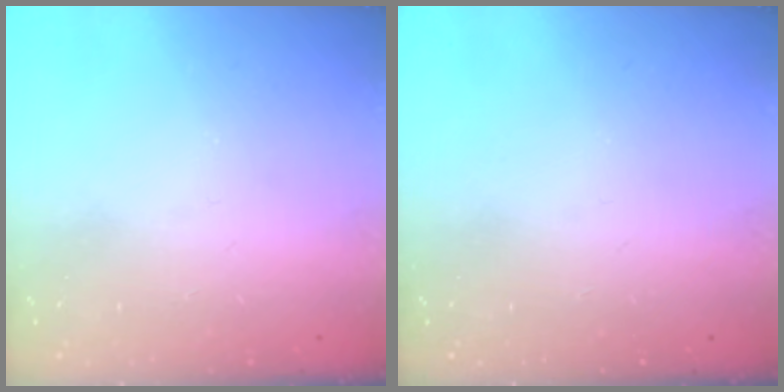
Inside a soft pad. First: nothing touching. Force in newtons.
{"total": 0.0}